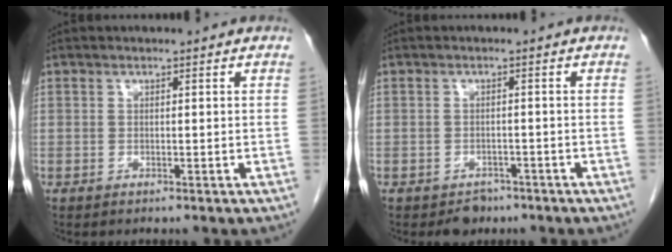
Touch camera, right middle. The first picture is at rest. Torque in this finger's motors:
{"motor_torque": [0.14, -0.38, 0.05, 0.02]}